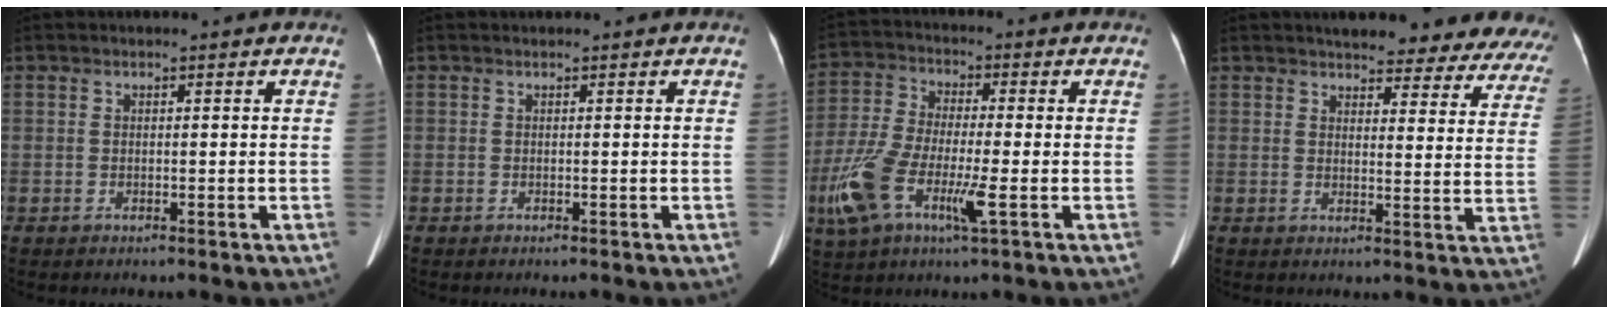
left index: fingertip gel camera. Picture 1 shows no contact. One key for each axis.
{"total": 0.0}
{"total": 11.2, "fx": -3.6, "fy": 3.0, "fz": 10.2, "tx": -0.234, "ty": -0.004, "tz": -0.069}
{"total": 22.4, "fx": 20.7, "fy": 5.0, "fz": 7.0, "tx": -0.071, "ty": -0.059, "tz": 0.219}